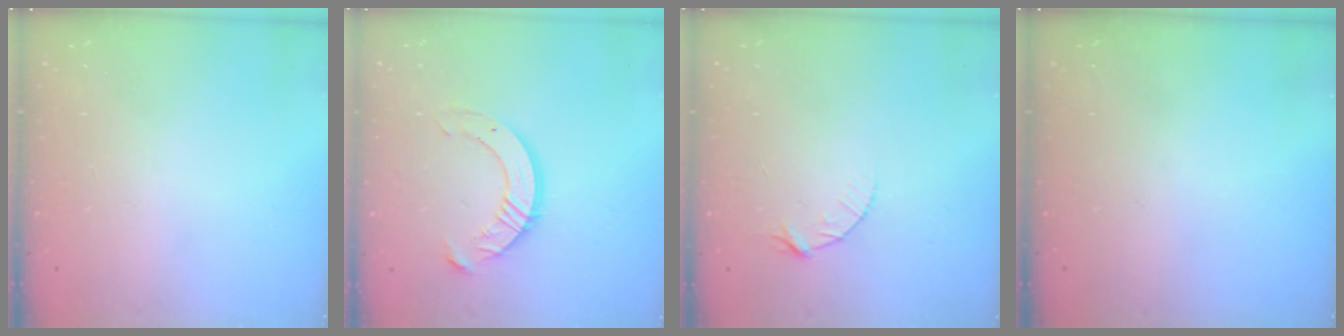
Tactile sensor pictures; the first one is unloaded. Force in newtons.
{"total": 10.5, "press": 10.4, "slide": 0.9}
{"total": 5.5, "press": 5.4, "slide": 0.6}
{"total": 0.0}